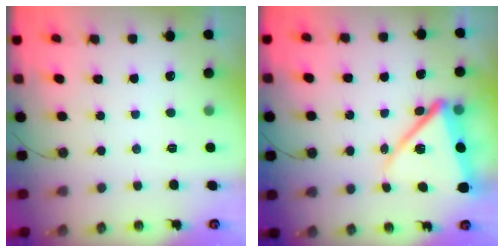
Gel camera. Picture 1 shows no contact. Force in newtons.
{"total": 15.2, "press": 15.2, "slide": 1.4}